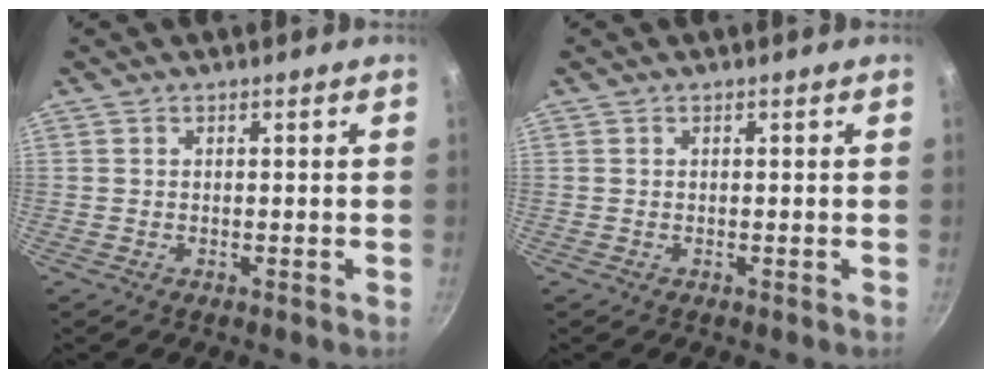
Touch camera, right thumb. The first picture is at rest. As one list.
[{"total": 0.0}]